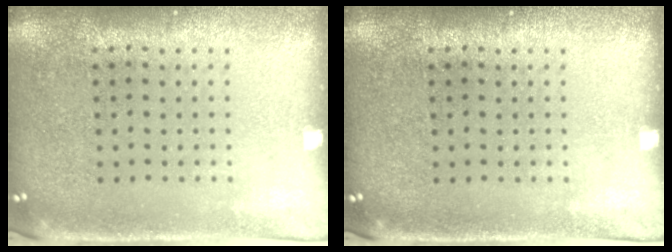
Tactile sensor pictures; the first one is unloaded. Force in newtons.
{"total": 0.0}